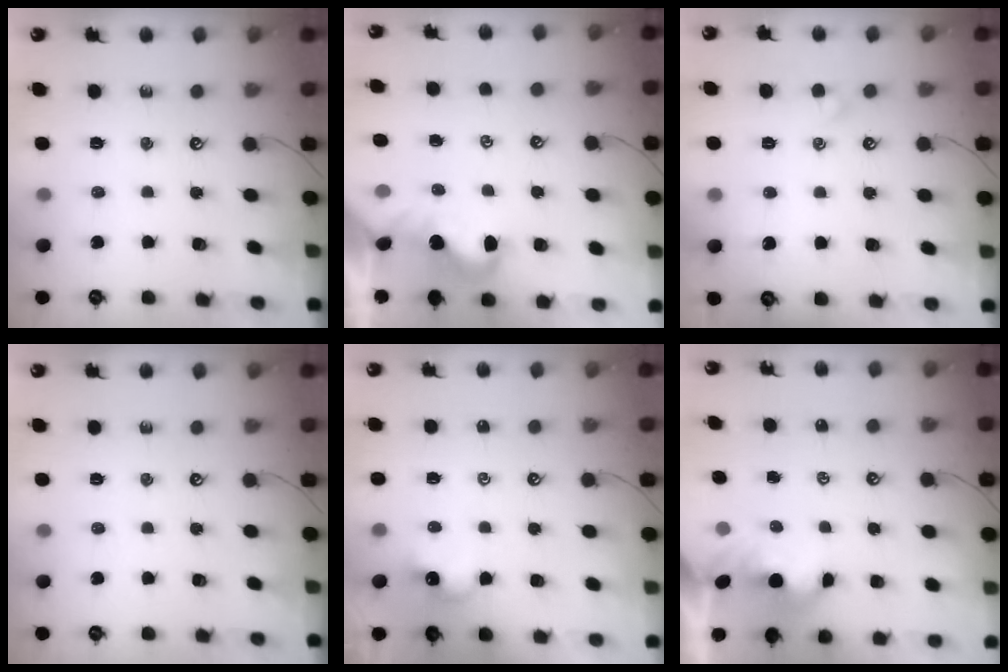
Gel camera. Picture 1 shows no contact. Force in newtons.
{"total": 0.0}
{"total": 0.8, "press": 0.7, "slide": 0.5}
{"total": 0.0}
{"total": 1.7, "press": 1.7, "slide": 0.4}
{"total": 1.5, "press": 1.5, "slide": 0.3}